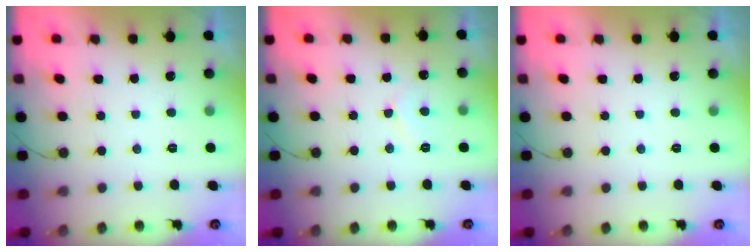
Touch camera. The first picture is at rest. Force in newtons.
{"total": 4.8, "press": 4.8, "slide": 0.4}
{"total": 0.0}